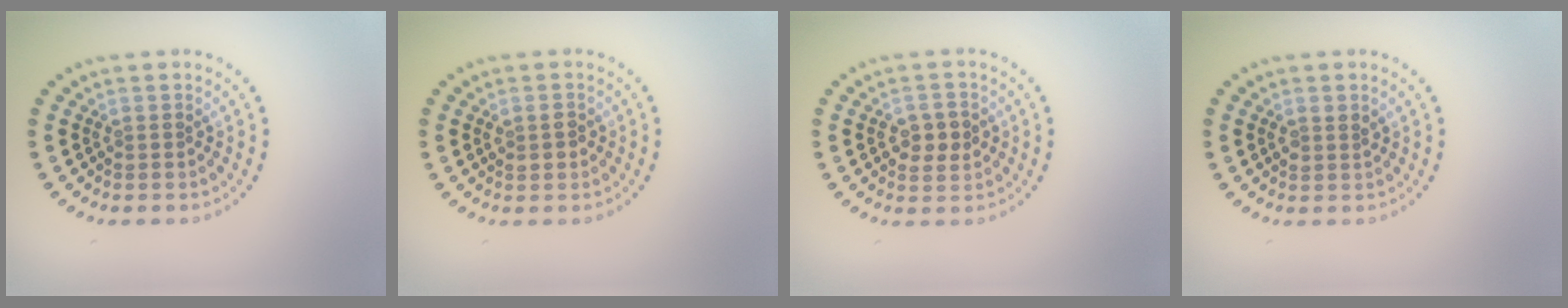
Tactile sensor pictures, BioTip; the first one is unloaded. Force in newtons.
{"total": 1.4, "press": 1.4, "slide": 0.1}
{"total": 2.7, "press": 2.7, "slide": 0.1}
{"total": 1.2, "press": 1.1, "slide": 0.6}